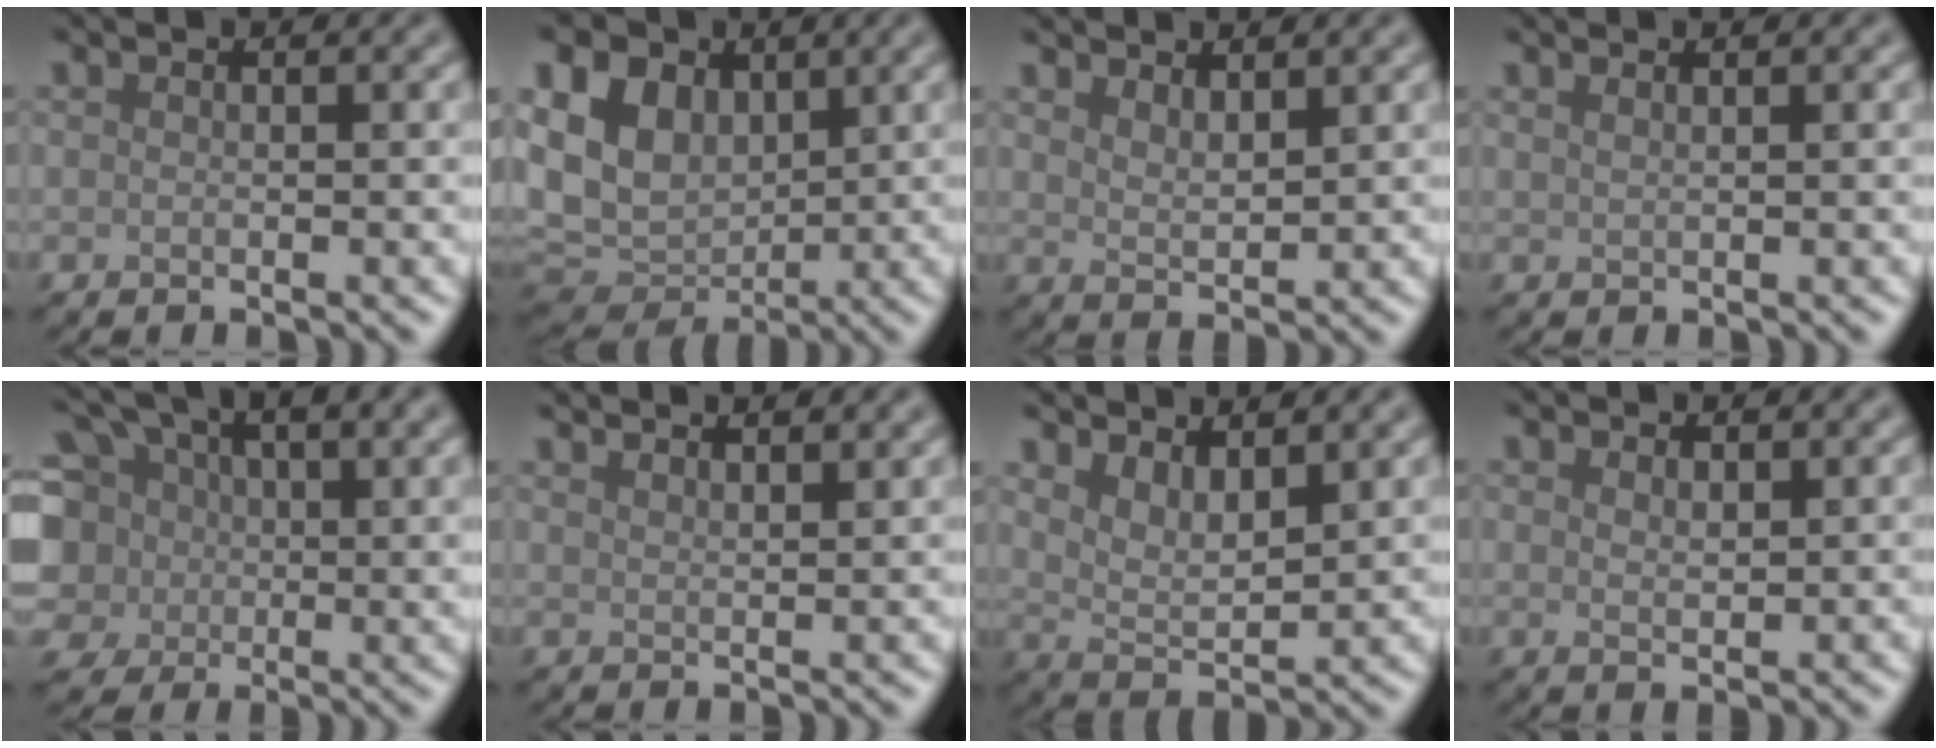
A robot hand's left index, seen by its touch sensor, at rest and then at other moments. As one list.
[{"total": 11.9, "force": [2.9, 9.1, 7.1], "torque": [-0.165, 0.022, 0.051]}, {"total": 2.6, "force": [2.1, 0.7, 1.2], "torque": [-0.025, -0.004, 0.043]}, {"total": 1.2, "force": [1.0, 0.4, 0.6], "torque": [-0.002, 0.001, 0.009]}, {"total": 8.2, "force": [1.4, 6.4, 5.1], "torque": [-0.113, 0.010, 0.018]}, {"total": 3.1, "force": [2.7, 0.7, 1.4], "torque": [-0.002, 0.008, 0.031]}, {"total": 3.5, "force": [2.3, 1.4, 2.2], "torque": [-0.048, -0.009, 0.045]}, {"total": 1.3, "force": [0.8, 0.6, 0.9], "torque": [-0.017, -0.003, 0.019]}]